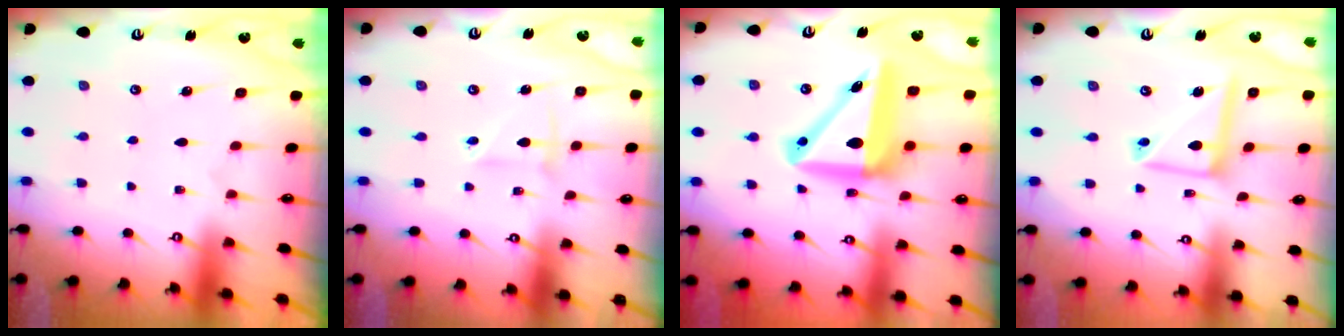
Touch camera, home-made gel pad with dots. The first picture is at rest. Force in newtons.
{"total": 2.6, "press": 2.6, "slide": 0.5}
{"total": 13.3, "press": 13.0, "slide": 2.8}
{"total": 11.3, "press": 11.2, "slide": 1.2}